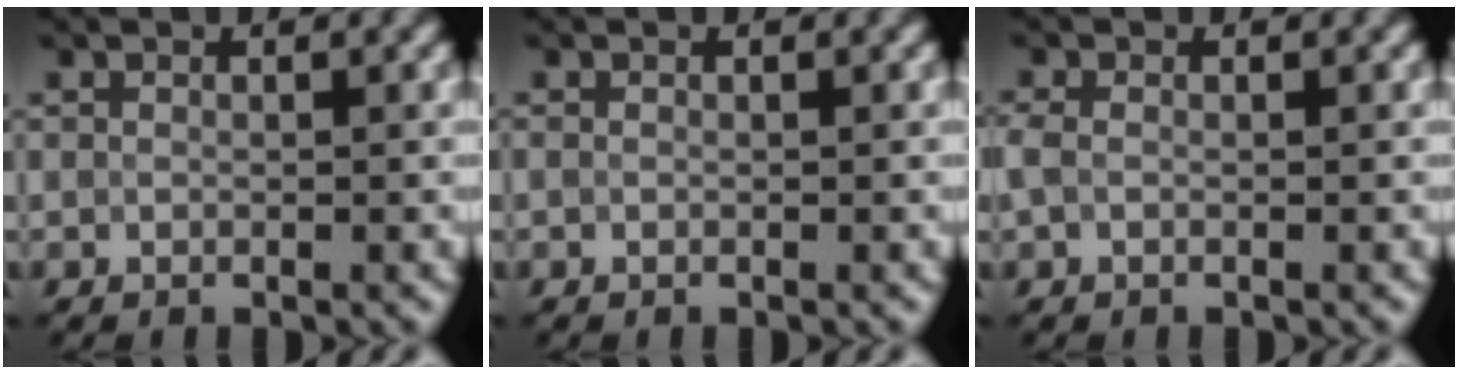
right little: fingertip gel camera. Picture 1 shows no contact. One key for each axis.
{"total": 0.0}
{"total": 1.2, "fx": -0.3, "fy": 0.9, "fz": 0.8, "tx": -0.024, "ty": 0.003, "tz": -0.011}